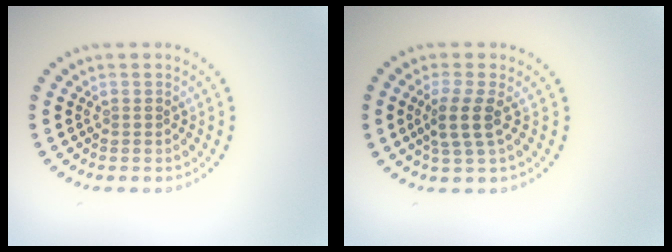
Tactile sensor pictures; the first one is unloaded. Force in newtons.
{"total": 2.7, "press": 2.2, "slide": 1.6}